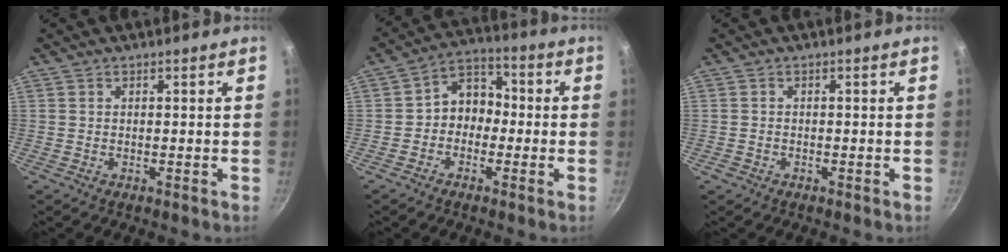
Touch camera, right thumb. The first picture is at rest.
{"total": 7.4, "force": [-1.1, 6.0, 4.1], "torque": [-0.017, 0.034, -0.037]}
{"total": 0.8, "force": [-0.5, 0.6, 0.2], "torque": [-0.008, 0.005, -0.007]}